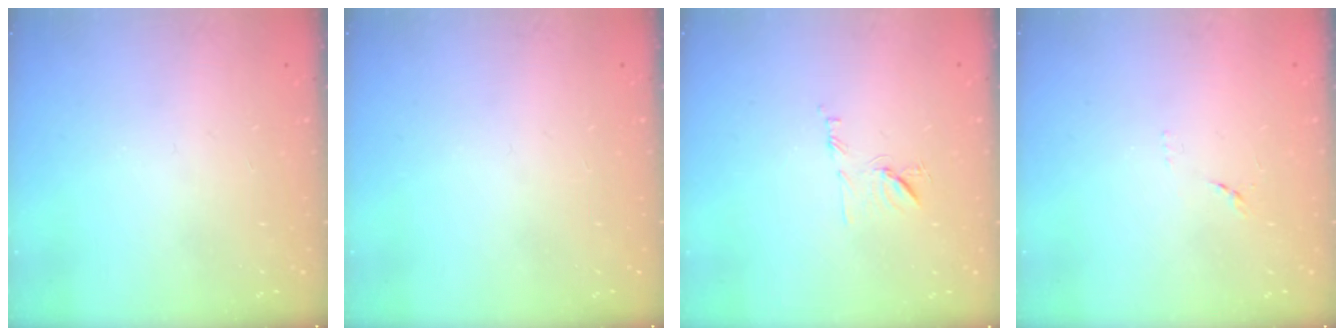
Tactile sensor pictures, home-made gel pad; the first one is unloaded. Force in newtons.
{"total": 0.0}
{"total": 7.5, "press": 7.5, "slide": 0.8}
{"total": 7.6, "press": 7.6, "slide": 0.7}